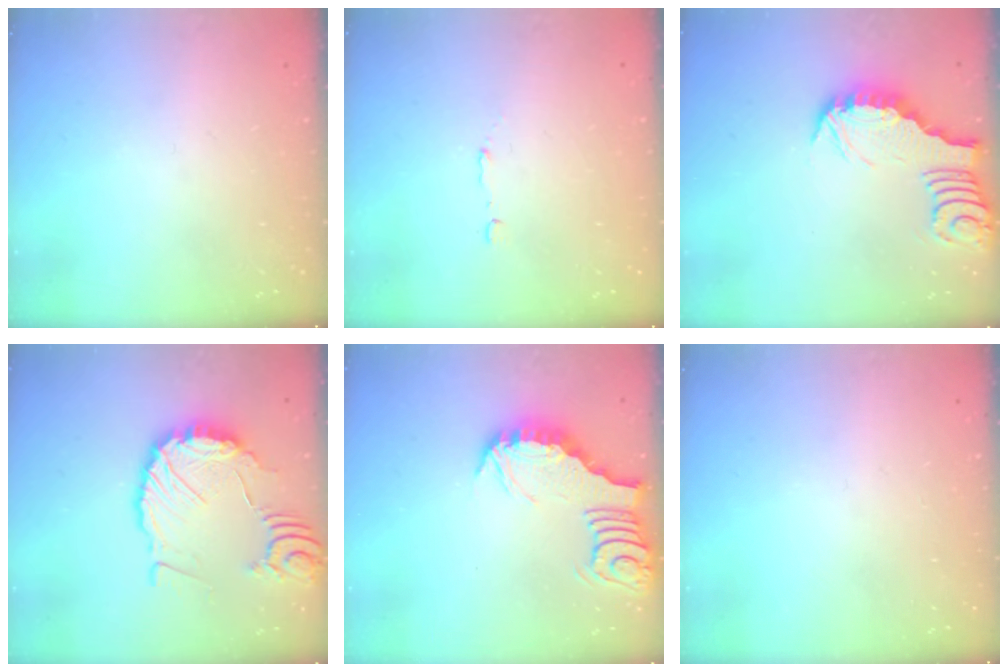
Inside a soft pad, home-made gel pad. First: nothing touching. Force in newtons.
{"total": 2.9, "press": 2.9, "slide": 0.6}
{"total": 3.1, "press": 3.1, "slide": 0.3}
{"total": 11.9, "press": 11.8, "slide": 1.3}
{"total": 3.6, "press": 3.6, "slide": 0.3}
{"total": 0.0}